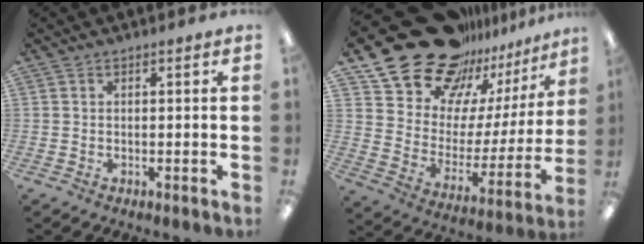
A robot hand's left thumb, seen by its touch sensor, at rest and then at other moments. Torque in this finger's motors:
{"motor_torque": [1.45, 1.47, 1.38, -1.40, 0.20]}